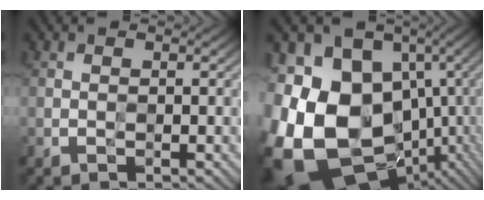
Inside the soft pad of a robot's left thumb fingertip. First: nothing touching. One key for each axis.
{"total": 22.0, "fx": -3.7, "fy": 17.0, "fz": 13.5, "tx": -0.309, "ty": -0.023, "tz": -0.043}